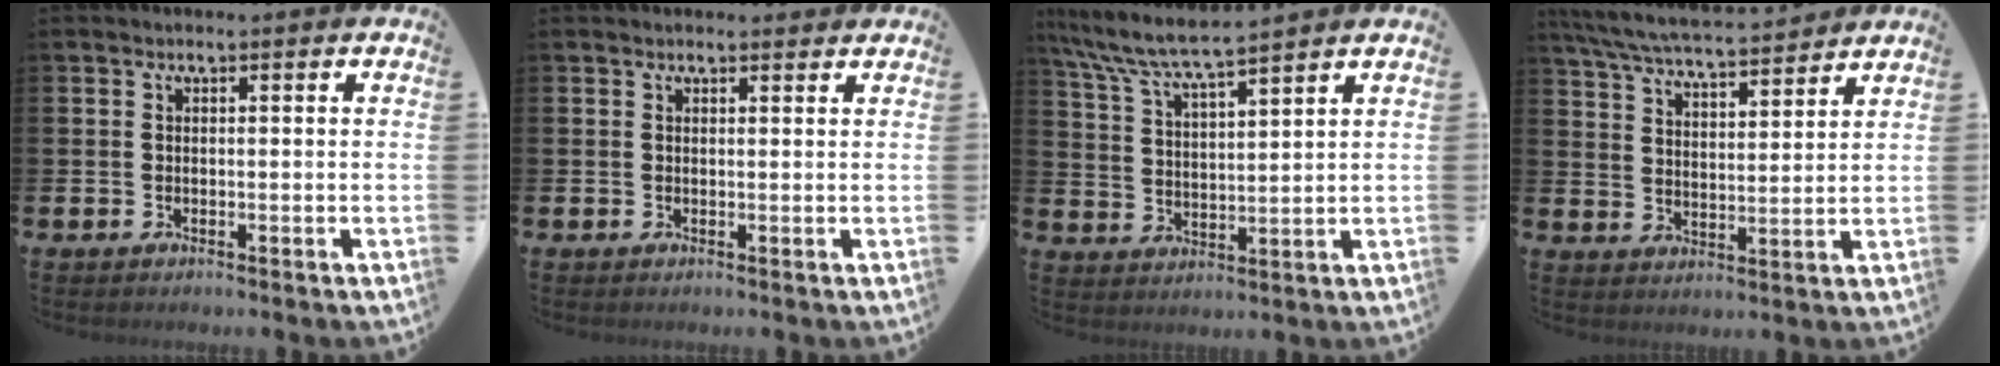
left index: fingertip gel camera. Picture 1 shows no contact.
{"total": 0.8, "force": [0.8, 0.1, 0.2], "torque": [0.004, -0.002, 0.013]}
{"total": 6.8, "force": [6.4, 0.0, 2.3], "torque": [-0.073, -0.037, 0.112]}
{"total": 6.5, "force": [6.2, 0.6, 1.9], "torque": [-0.063, -0.038, 0.110]}